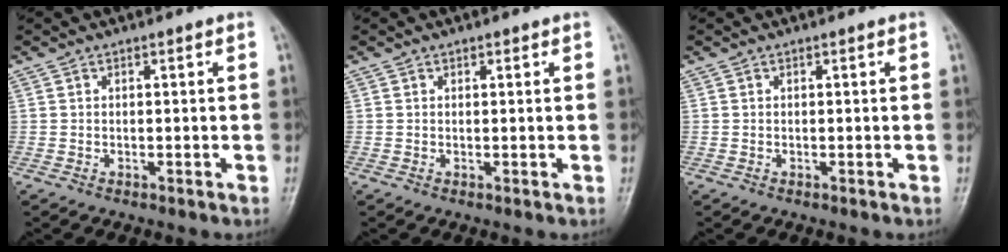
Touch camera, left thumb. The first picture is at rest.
{"total": 0.6, "force": [0.4, 0.3, 0.3], "torque": [0.000, -0.002, 0.003]}
{"total": 0.0}